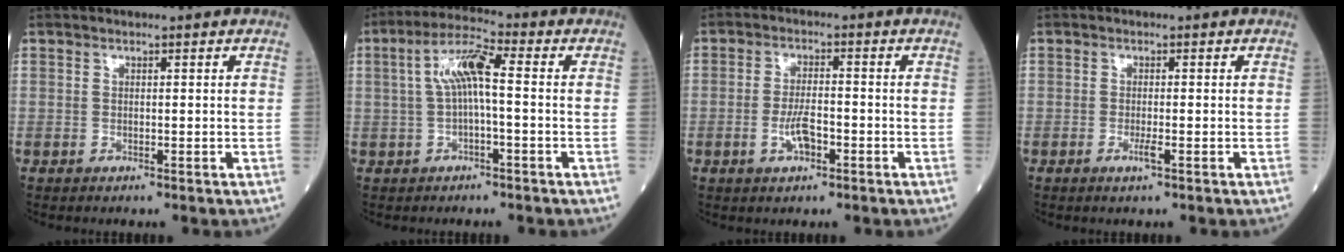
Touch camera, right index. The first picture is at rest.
{"total": 6.9, "force": [0.5, 1.1, 6.8], "torque": [-0.133, 0.024, 0.007]}
{"total": 4.3, "force": [-1.6, 1.4, 3.7], "torque": [-0.073, 0.001, -0.030]}
{"total": 1.7, "force": [-0.7, 0.1, 1.5], "torque": [-0.030, -0.003, -0.013]}